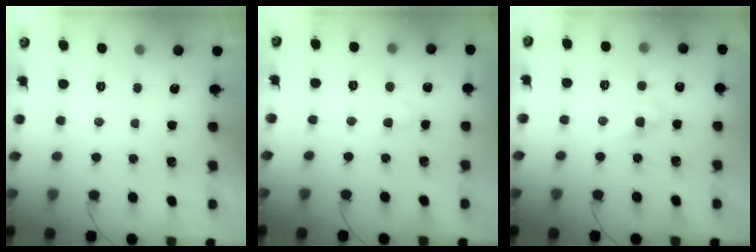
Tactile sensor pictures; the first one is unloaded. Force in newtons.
{"total": 1.9, "press": 1.7, "slide": 0.9}
{"total": 4.1, "press": 3.9, "slide": 1.2}